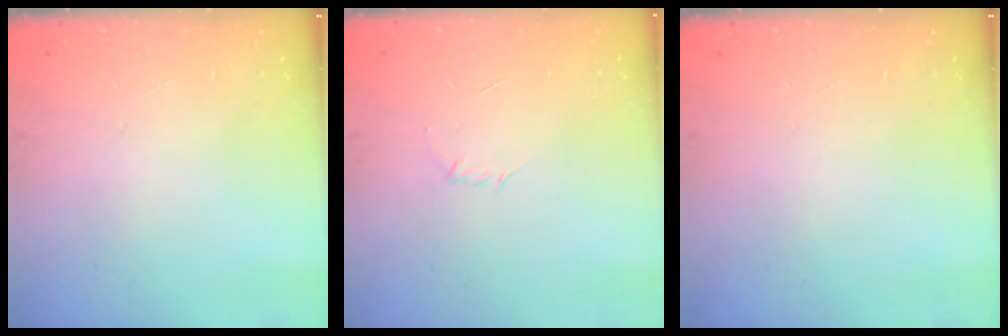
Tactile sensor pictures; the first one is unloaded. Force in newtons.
{"total": 2.9, "press": 2.8, "slide": 0.8}
{"total": 0.0}